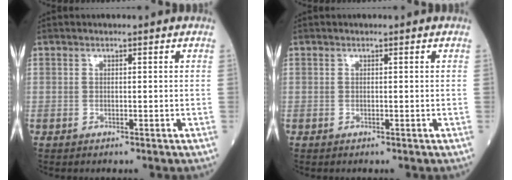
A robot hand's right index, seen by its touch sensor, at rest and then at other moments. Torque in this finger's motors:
{"motor_torque": [0.01, 0.01, 0.00, 0.00]}